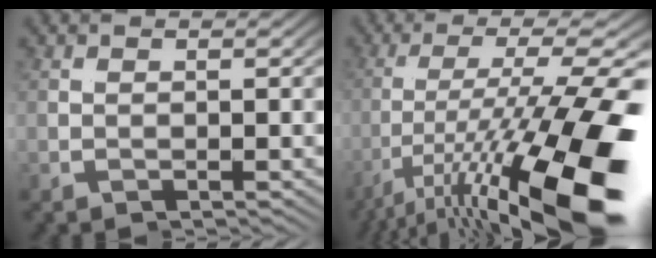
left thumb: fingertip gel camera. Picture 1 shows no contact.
{"total": 9.4, "force": [-4.2, -0.7, 8.3], "torque": [-0.152, 0.015, -0.069]}